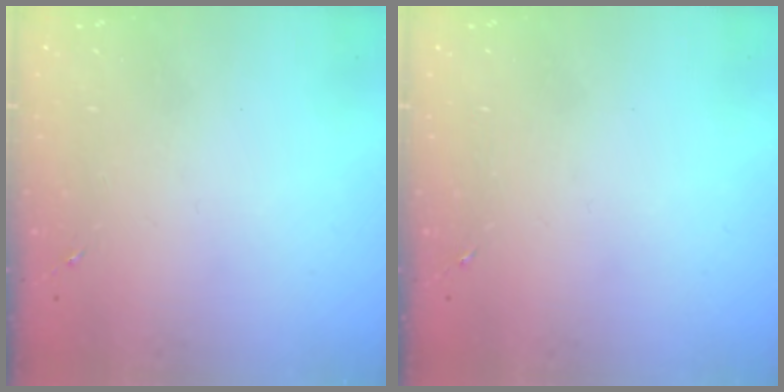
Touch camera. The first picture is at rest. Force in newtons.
{"total": 0.0}